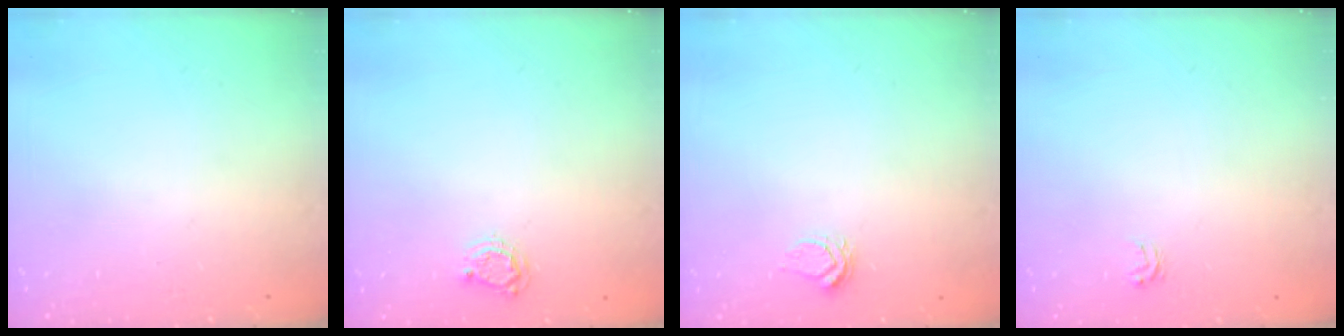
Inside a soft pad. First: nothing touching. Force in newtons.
{"total": 4.5, "press": 4.5, "slide": 0.5}
{"total": 5.1, "press": 5.1, "slide": 0.6}
{"total": 1.9, "press": 1.9, "slide": 0.1}